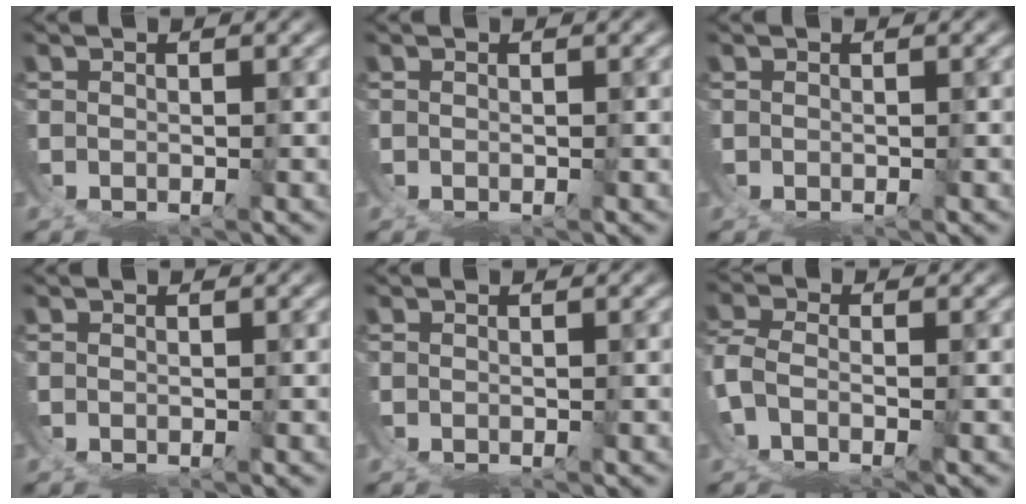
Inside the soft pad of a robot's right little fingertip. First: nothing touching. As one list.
[{"total": 0.0}, {"total": 0.0}, {"total": 0.0}, {"total": 0.0}, {"total": 3.6, "force": [-1.7, 1.4, 2.9], "torque": [-0.068, -0.021, -0.019]}]